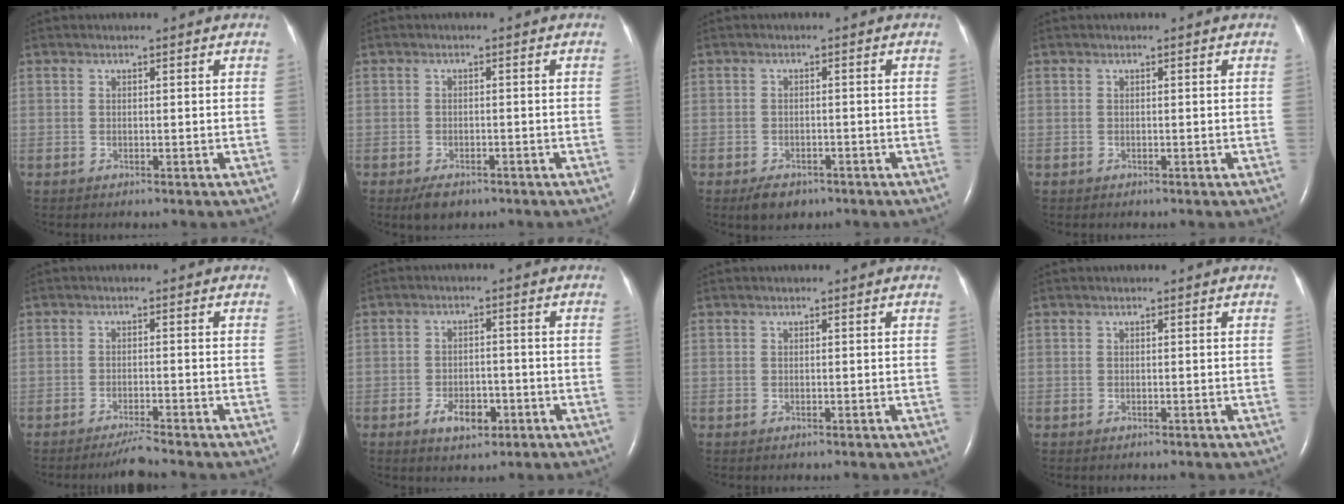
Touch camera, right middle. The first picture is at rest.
{"total": 3.1, "force": [-2.1, 1.5, 1.7], "torque": [-0.034, -0.004, -0.025]}
{"total": 3.6, "force": [-2.5, 2.1, 1.7], "torque": [-0.031, -0.002, -0.030]}
{"total": 0.0}
{"total": 2.9, "force": [-2.6, -0.6, 1.0], "torque": [-0.023, -0.012, -0.048]}
{"total": 5.0, "force": [-2.5, 2.7, 3.4], "torque": [-0.058, 0.002, -0.036]}
{"total": 0.0}
{"total": 0.0}